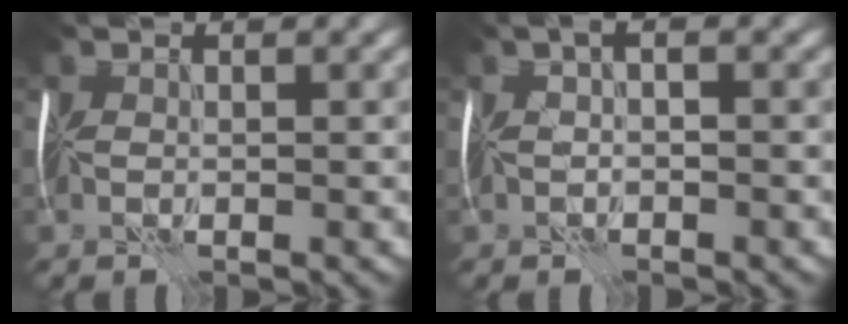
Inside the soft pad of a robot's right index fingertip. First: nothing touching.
{"total": 1.4, "force": [-0.6, 0.6, 1.1], "torque": [-0.014, 0.012, -0.008]}